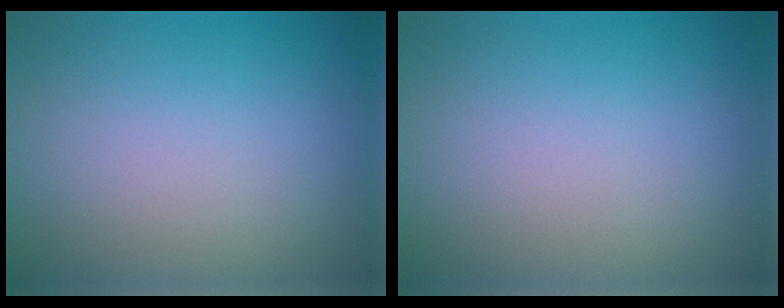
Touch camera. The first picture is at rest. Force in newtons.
{"total": 0.0}